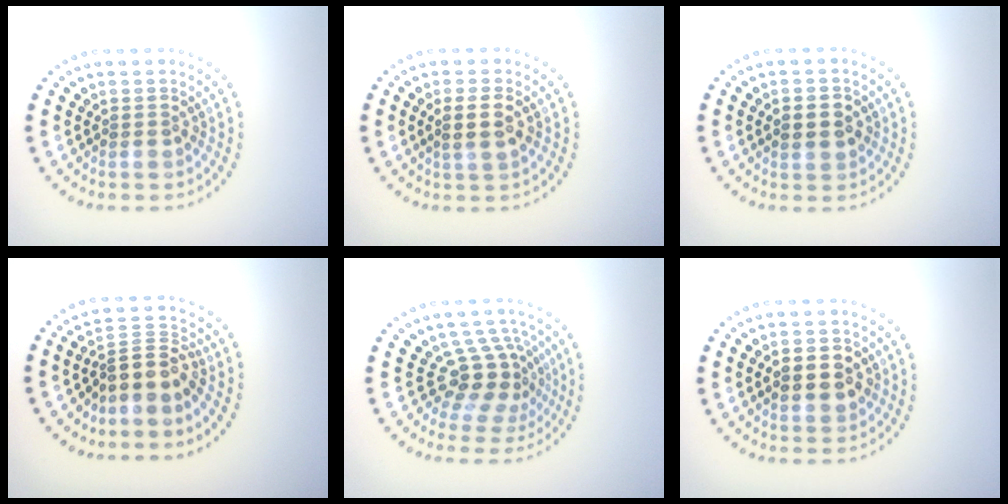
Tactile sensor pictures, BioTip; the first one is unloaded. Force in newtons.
{"total": 2.4, "press": 2.3, "slide": 0.9}
{"total": 2.2, "press": 2.2, "slide": 0.1}
{"total": 3.6, "press": 2.6, "slide": 2.6}
{"total": 4.1, "press": 2.9, "slide": 2.9}
{"total": 4.2, "press": 4.2, "slide": 0.2}